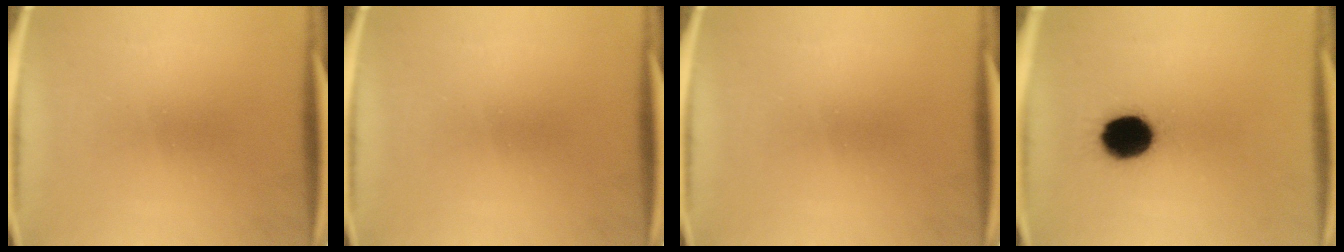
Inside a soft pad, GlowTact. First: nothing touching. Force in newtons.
{"total": 0.0}
{"total": 0.0}
{"total": 12.6}